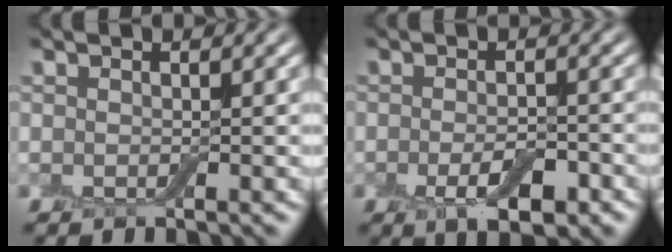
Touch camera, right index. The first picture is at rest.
{"total": 3.8, "force": [-1.6, 1.5, 3.1], "torque": [-0.052, -0.006, -0.025]}